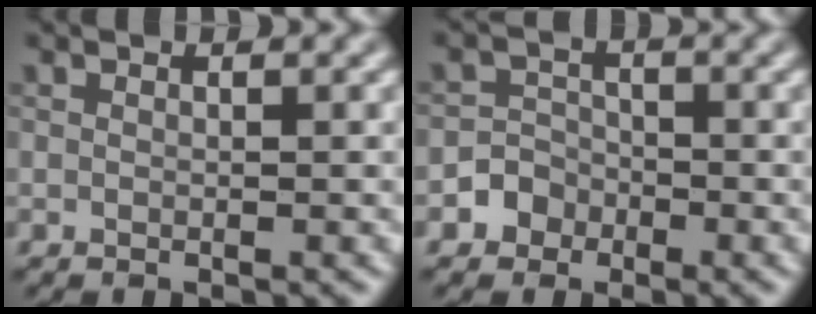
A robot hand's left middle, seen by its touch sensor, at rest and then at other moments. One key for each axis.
{"total": 2.6, "fx": -1.4, "fy": 2.1, "fz": 0.1, "tx": 0.026, "ty": 0.007, "tz": -0.034}